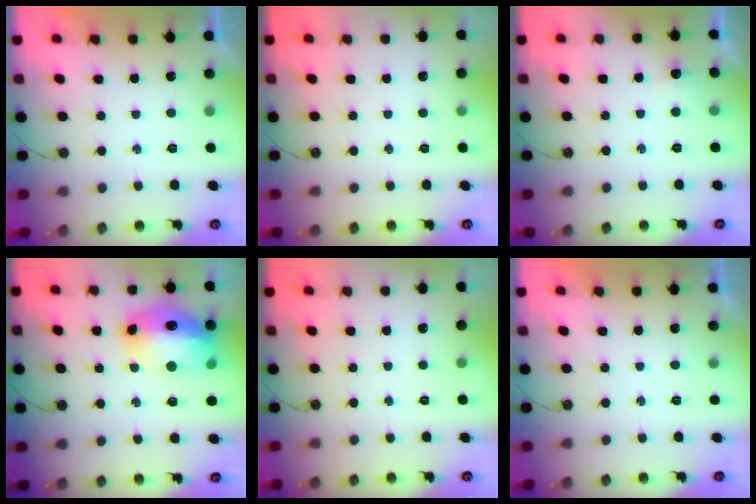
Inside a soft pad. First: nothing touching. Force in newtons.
{"total": 0.0}
{"total": 5.4, "press": 4.0, "slide": 3.6}
{"total": 17.5, "press": 17.5, "slide": 1.6}
{"total": 0.0}
{"total": 0.0}